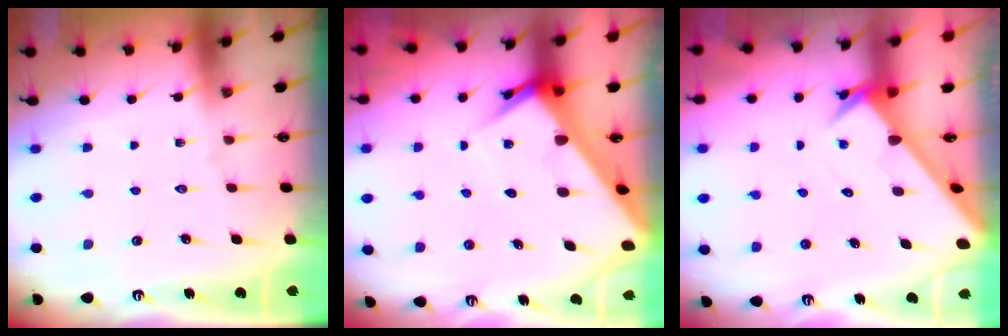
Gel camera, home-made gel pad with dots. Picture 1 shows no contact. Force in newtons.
{"total": 8.1, "press": 8.1, "slide": 0.8}
{"total": 2.7, "press": 2.7, "slide": 0.1}